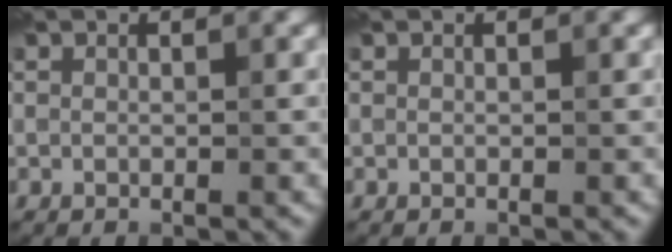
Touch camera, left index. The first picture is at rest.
{"total": 0.0}